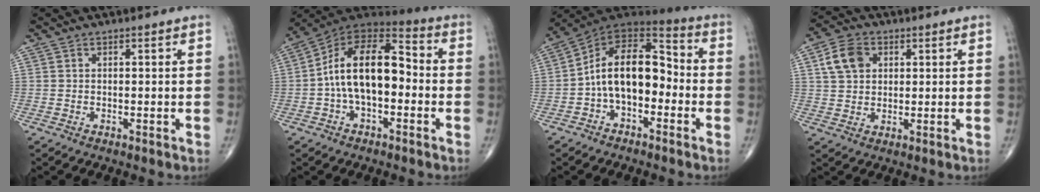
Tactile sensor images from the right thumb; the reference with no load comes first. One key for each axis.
{"total": 16.1, "fx": -1.5, "fy": 8.9, "fz": 13.4, "tx": -0.212, "ty": 0.051, "tz": -0.037}
{"total": 14.8, "fx": -2.6, "fy": 8.8, "fz": 11.6, "tx": -0.166, "ty": 0.061, "tz": -0.057}
{"total": 7.4, "fx": 2.4, "fy": 5.5, "fz": 4.3, "tx": -0.065, "ty": 0.003, "tz": 0.041}